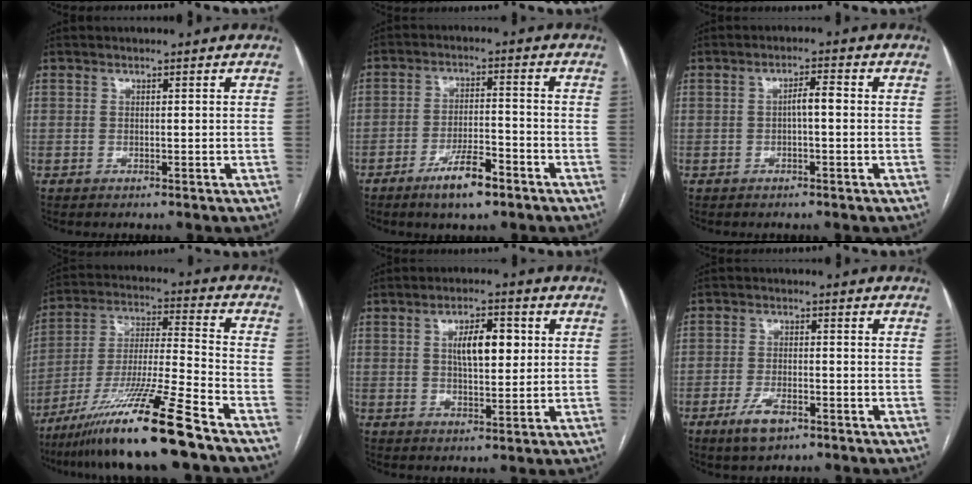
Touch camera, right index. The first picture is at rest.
{"total": 7.3, "force": [-4.8, 1.8, 5.3], "torque": [-0.097, -0.002, -0.081]}
{"total": 2.6, "force": [-0.2, 0.5, 2.6], "torque": [-0.041, 0.006, -0.004]}
{"total": 18.1, "force": [-13.1, -1.1, 12.5], "torque": [-0.252, -0.033, -0.238]}
{"total": 7.1, "force": [1.6, 2.6, 6.4], "torque": [-0.110, 0.012, 0.029]}
{"total": 5.1, "force": [-3.1, 2.3, 3.4], "torque": [-0.068, -0.002, -0.051]}